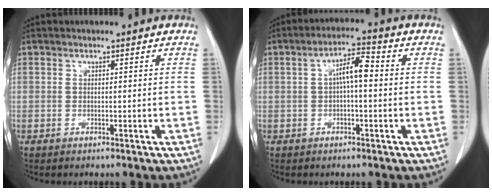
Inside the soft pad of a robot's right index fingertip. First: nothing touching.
{"total": 5.0, "force": [0.3, 1.2, 4.9], "torque": [-0.084, 0.019, 0.002]}